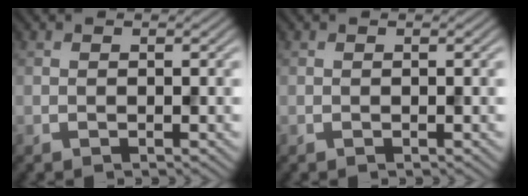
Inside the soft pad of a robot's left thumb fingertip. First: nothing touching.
{"total": 0.0}